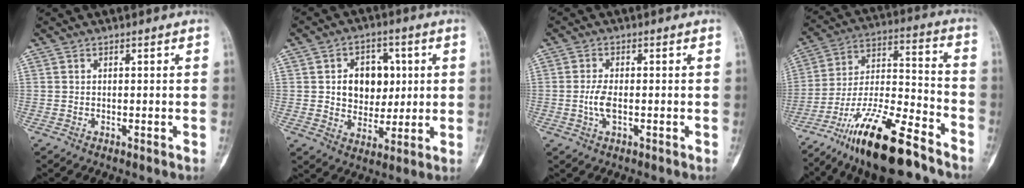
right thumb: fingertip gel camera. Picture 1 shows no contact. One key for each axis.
{"total": 10.7, "fx": 1.8, "fy": 8.2, "fz": 6.6, "tx": -0.045, "ty": -0.002, "tz": 0.033}
{"total": 3.5, "fx": -0.5, "fy": 1.5, "fz": 3.1, "tx": -0.071, "ty": 0.002, "tz": -0.011}
{"total": 20.7, "fx": -14.7, "fy": 5.2, "fz": 13.6, "tx": -0.258, "ty": 0.078, "tz": -0.259}